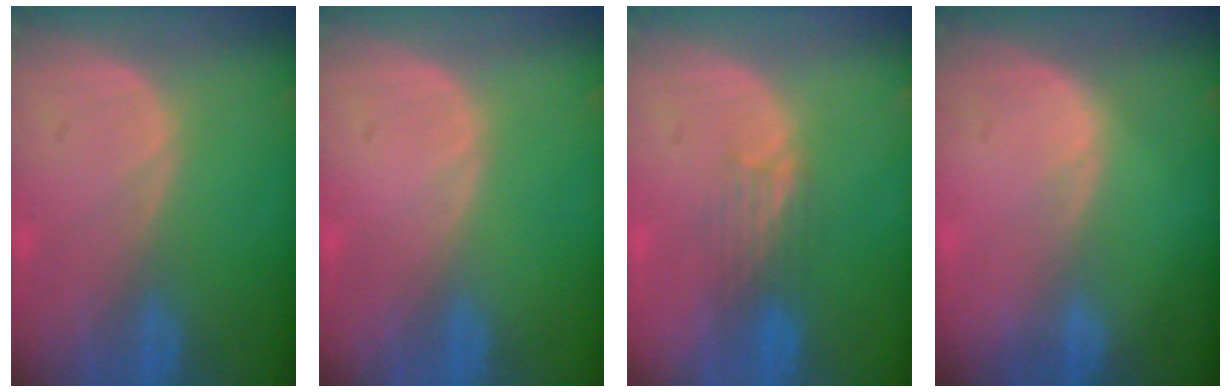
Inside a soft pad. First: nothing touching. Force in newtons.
{"total": 0.0}
{"total": 3.7, "press": 3.2, "slide": 1.8}
{"total": 0.8, "press": 0.5, "slide": 0.7}